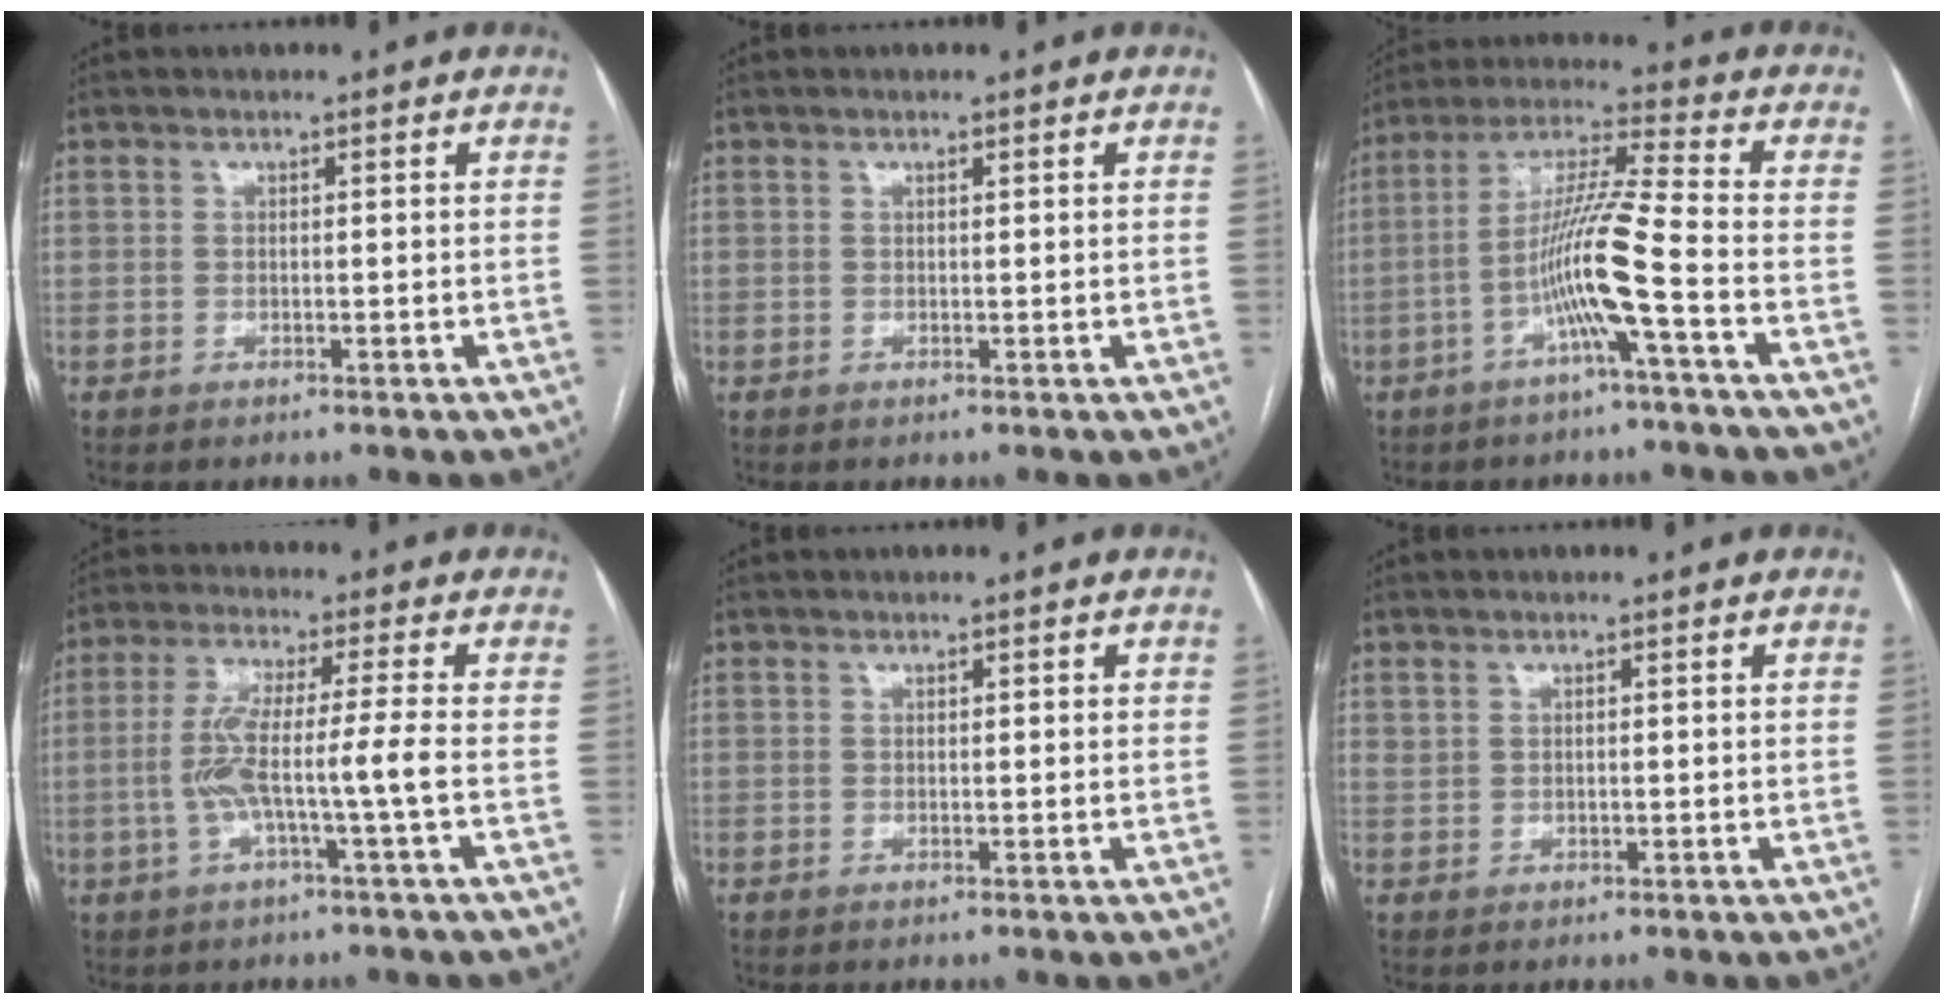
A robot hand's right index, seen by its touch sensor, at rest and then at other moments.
{"total": 0.0}
{"total": 10.8, "force": [-3.8, -1.2, 10.0], "torque": [-0.193, 0.012, -0.075]}
{"total": 8.1, "force": [-1.6, -0.5, 7.9], "torque": [-0.162, 0.010, -0.031]}
{"total": 0.7, "force": [0.3, 0.2, 0.6], "torque": [-0.009, 0.002, 0.004]}
{"total": 1.0, "force": [0.7, 0.6, 0.3], "torque": [-0.003, 0.004, 0.015]}